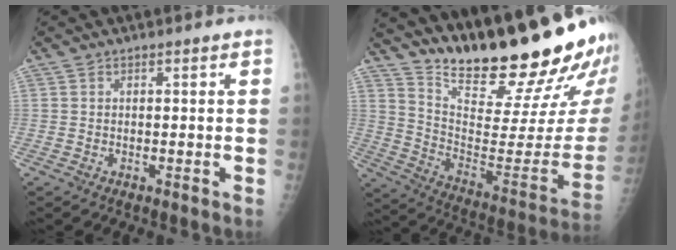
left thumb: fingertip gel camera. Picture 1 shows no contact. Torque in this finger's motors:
{"motor_torque": [2.17, -0.65, 1.38, -1.39, 0.14]}